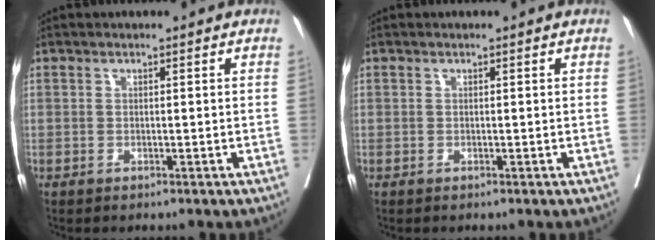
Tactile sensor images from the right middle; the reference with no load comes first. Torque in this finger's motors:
{"motor_torque": [0.00, 0.00, 0.00, 0.00]}